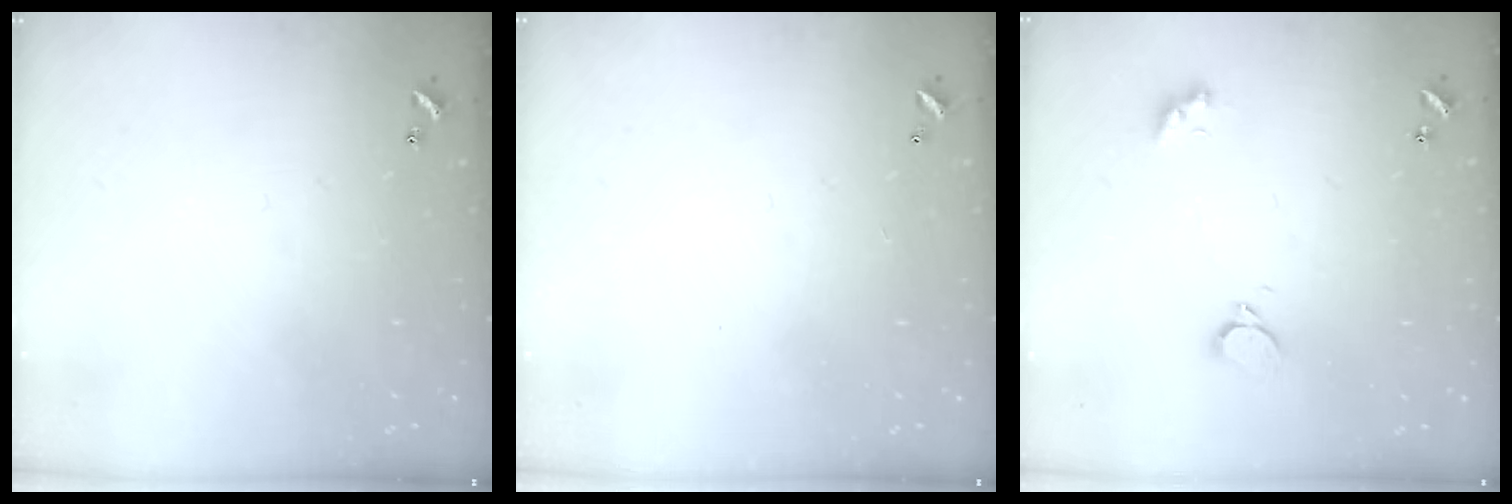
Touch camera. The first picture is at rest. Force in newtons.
{"total": 2.9, "press": 2.9, "slide": 0.1}
{"total": 2.9, "press": 2.9, "slide": 0.6}